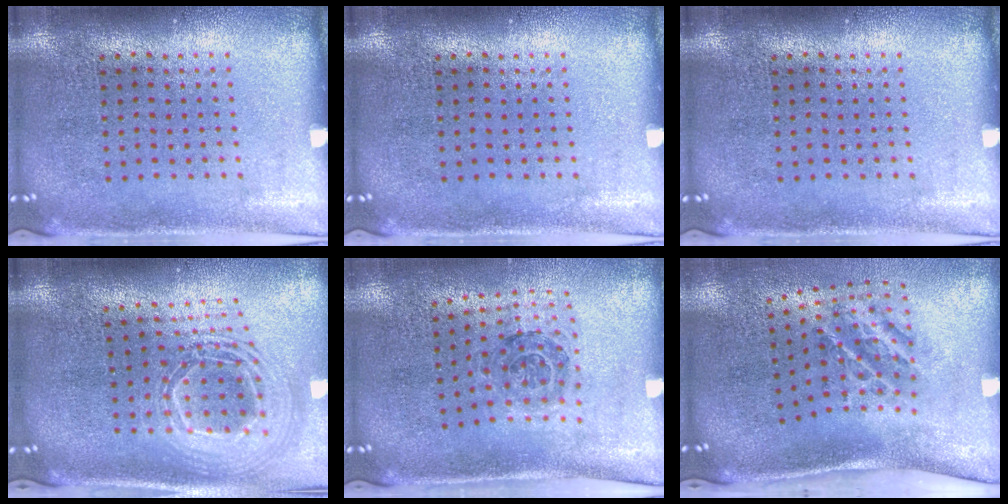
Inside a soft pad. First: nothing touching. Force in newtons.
{"total": 0.0}
{"total": 0.0}
{"total": 2.4, "press": 1.8, "slide": 1.6}
{"total": 1.1, "press": 1.1, "slide": 0.4}
{"total": 1.8, "press": 1.2, "slide": 1.3}